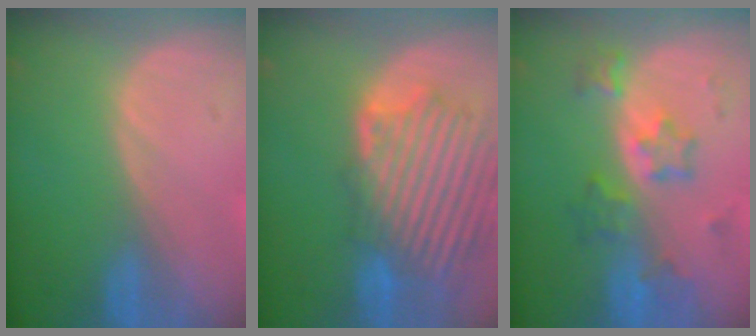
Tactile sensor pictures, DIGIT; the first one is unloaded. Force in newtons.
{"total": 12.2, "press": 11.4, "slide": 4.3}
{"total": 6.3, "press": 6.3, "slide": 0.5}